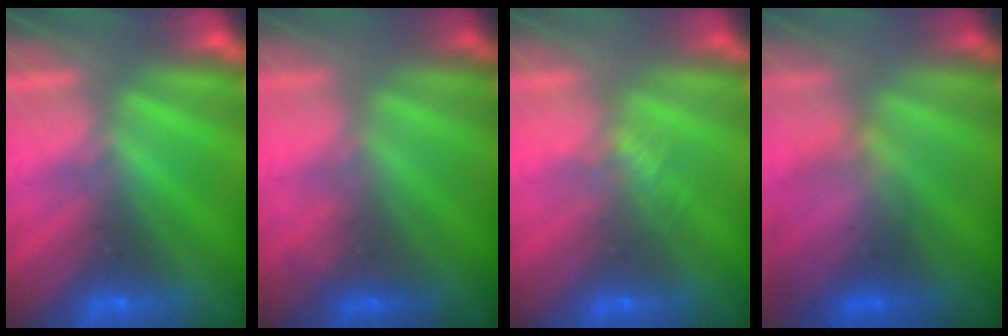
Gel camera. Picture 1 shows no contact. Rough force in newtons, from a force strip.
{"total": 1.9}
{"total": 2.1}
{"total": 3.9}